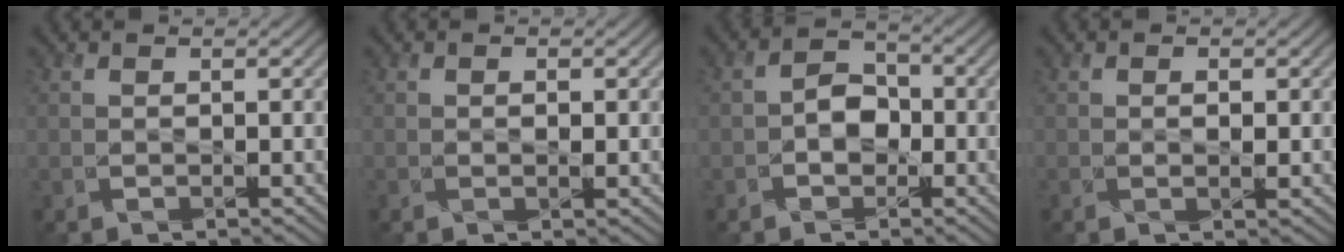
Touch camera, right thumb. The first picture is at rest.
{"total": 0.7, "force": [0.1, 0.1, 0.7], "torque": [-0.010, 0.004, 0.001]}
{"total": 3.0, "force": [-0.9, 2.3, 1.7], "torque": [-0.023, 0.009, -0.020]}
{"total": 1.1, "force": [0.1, 0.2, 1.0], "torque": [-0.018, 0.003, 0.003]}